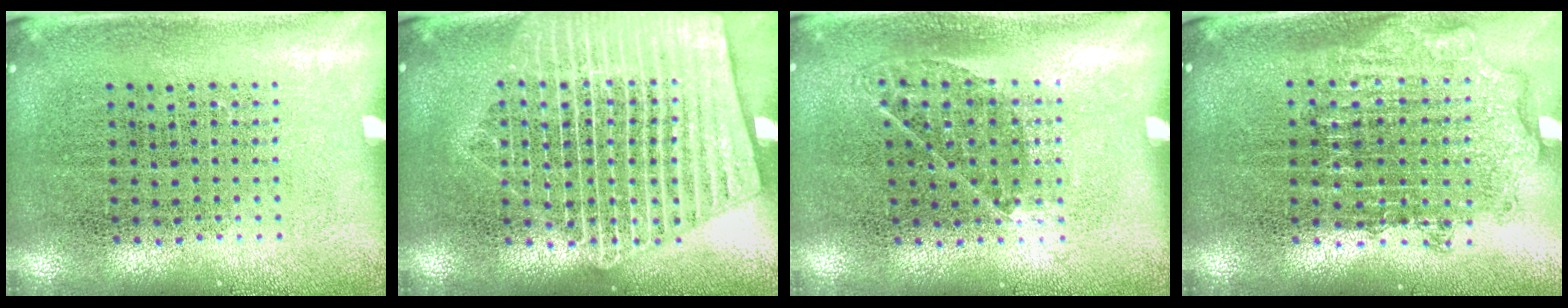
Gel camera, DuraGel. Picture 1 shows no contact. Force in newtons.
{"total": 2.7, "press": 2.7, "slide": 0.4}
{"total": 0.8, "press": 0.7, "slide": 0.4}
{"total": 1.9, "press": 1.5, "slide": 1.2}